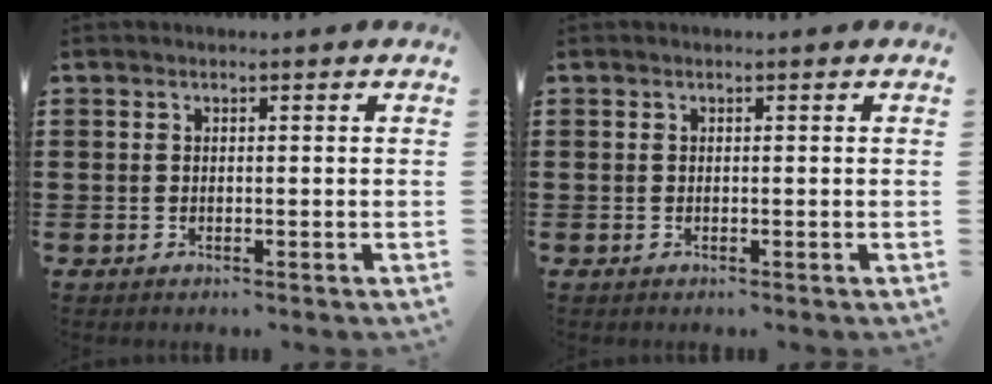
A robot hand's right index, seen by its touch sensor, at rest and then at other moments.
{"total": 0.0}